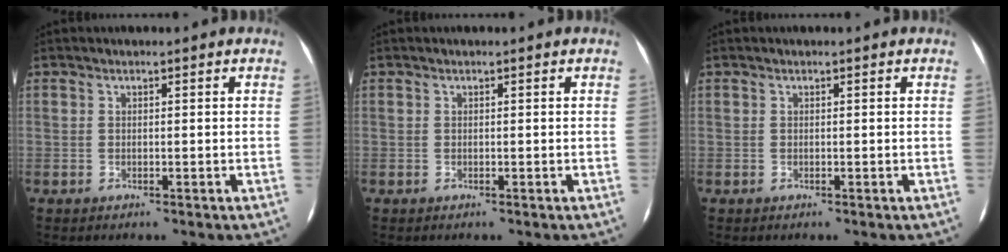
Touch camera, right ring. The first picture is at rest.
{"total": 0.0}
{"total": 0.0}